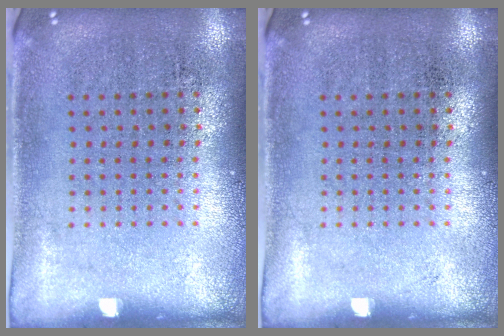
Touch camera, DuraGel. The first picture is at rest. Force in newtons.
{"total": 0.0}